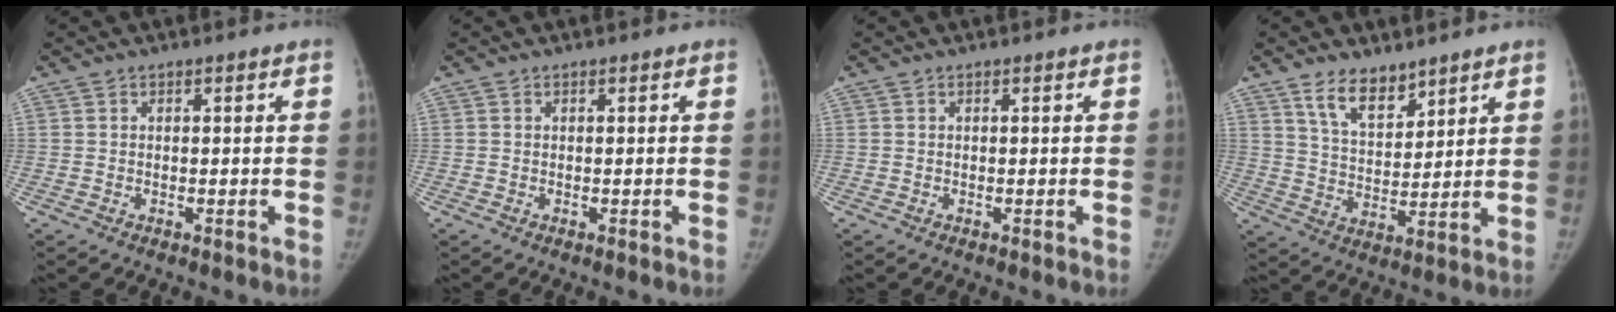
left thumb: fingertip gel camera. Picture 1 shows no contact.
{"total": 0.0}
{"total": 0.0}
{"total": 8.4, "force": [6.1, 4.1, 4.1], "torque": [-0.041, -0.046, 0.115]}